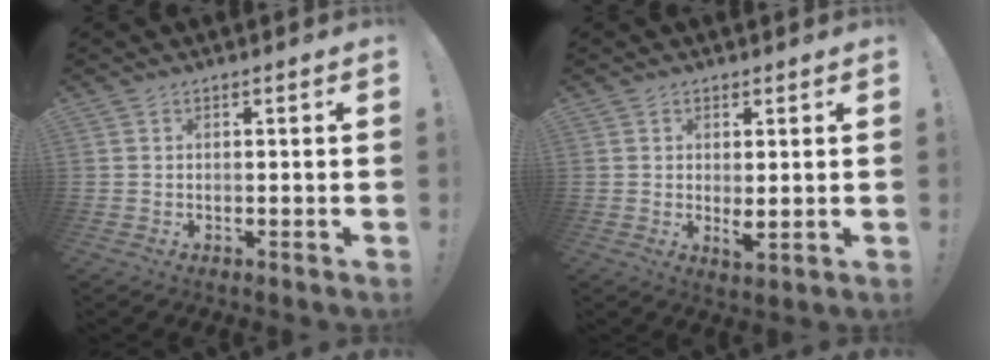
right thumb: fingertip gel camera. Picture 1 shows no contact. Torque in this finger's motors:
{"motor_torque": [0.11, -0.05, -0.08, 0.44, -0.01]}